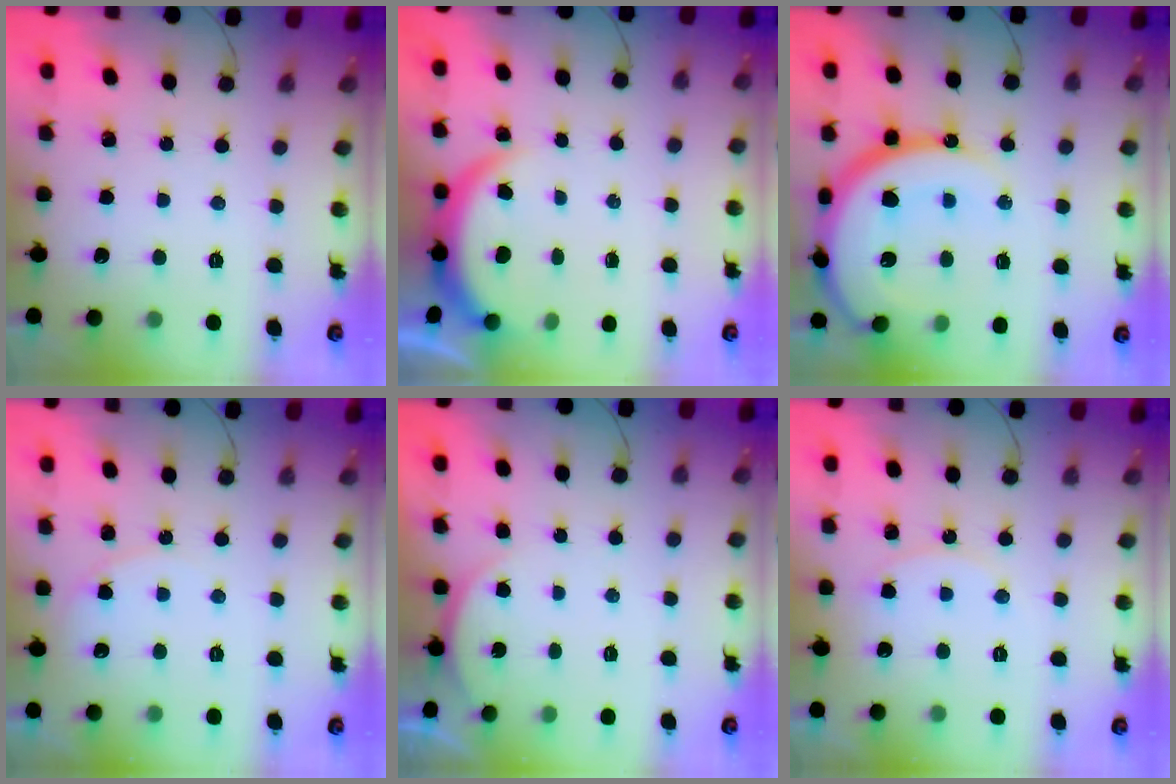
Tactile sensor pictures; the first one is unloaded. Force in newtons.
{"total": 3.7, "press": 3.7, "slide": 0.2}
{"total": 20.8, "press": 20.7, "slide": 2.0}
{"total": 5.1, "press": 5.1, "slide": 0.3}
{"total": 2.8, "press": 2.1, "slide": 1.7}
{"total": 6.1, "press": 6.1, "slide": 0.4}